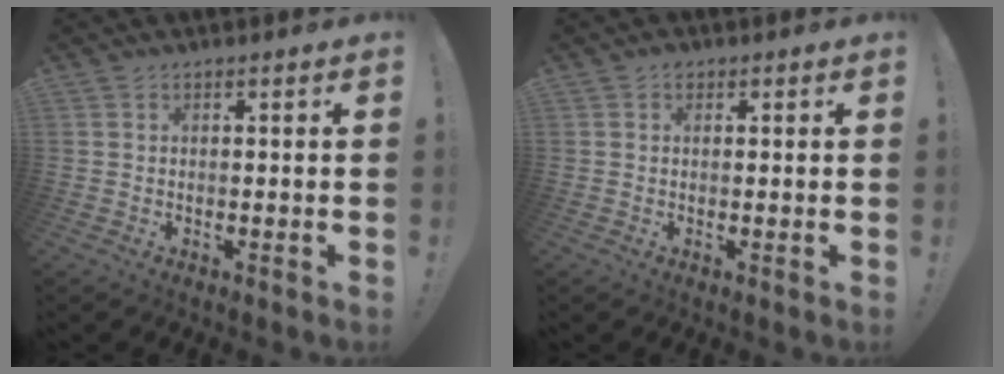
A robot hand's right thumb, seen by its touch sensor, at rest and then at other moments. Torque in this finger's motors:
{"motor_torque": [-0.01, 0.15, 0.25, 0.03, 0.01]}